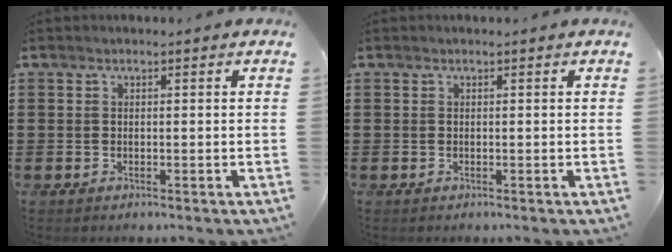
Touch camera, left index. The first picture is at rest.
{"total": 0.0}